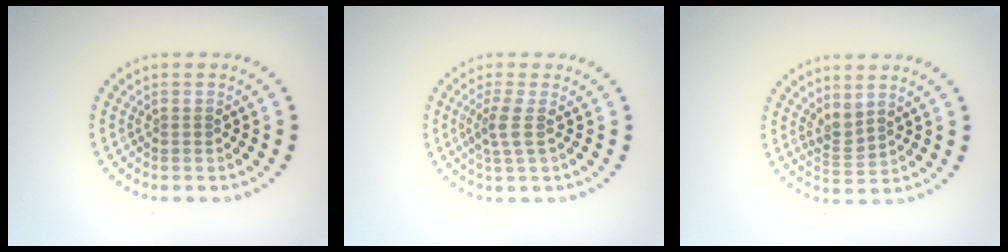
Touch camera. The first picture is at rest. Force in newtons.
{"total": 2.0, "press": 1.5, "slide": 1.3}
{"total": 1.7, "press": 1.4, "slide": 0.9}